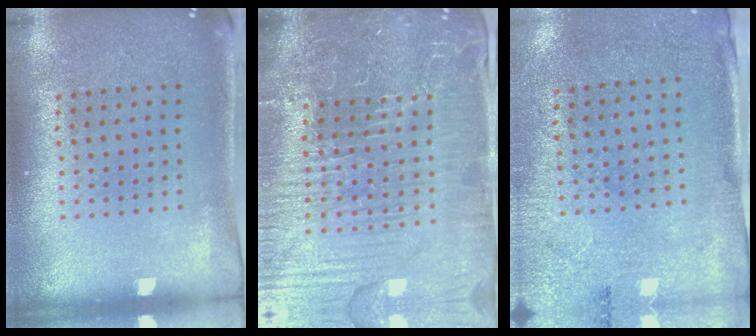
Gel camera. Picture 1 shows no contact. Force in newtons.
{"total": 6.3, "press": 5.7, "slide": 2.7}
{"total": 2.6, "press": 2.2, "slide": 1.4}